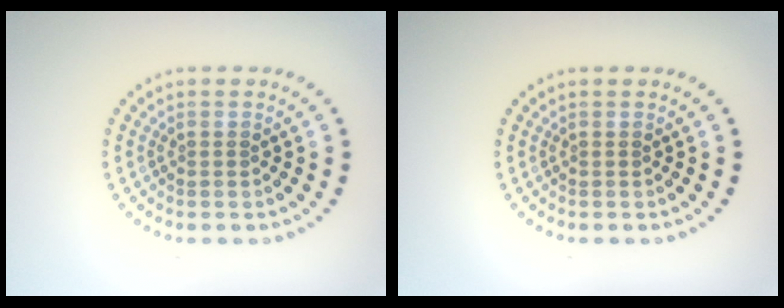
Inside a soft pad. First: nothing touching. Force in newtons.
{"total": 0.0}